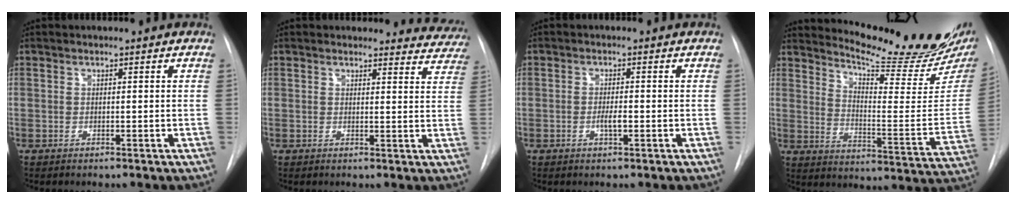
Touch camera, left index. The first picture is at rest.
{"total": 7.7, "force": [7.4, 2.3, -0.4], "torque": [0.050, -0.033, 0.043]}
{"total": 1.9, "force": [-1.1, 0.3, 1.5], "torque": [-0.030, -0.006, -0.018]}
{"total": 21.6, "force": [19.1, 2.0, 9.8], "torque": [-0.148, -0.100, 0.246]}